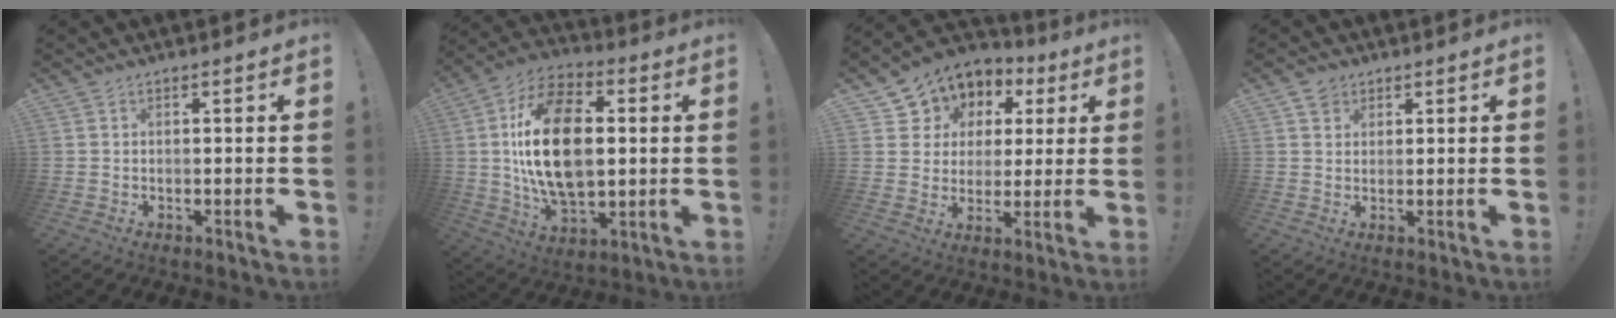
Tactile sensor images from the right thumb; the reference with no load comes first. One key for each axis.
{"total": 23.1, "fx": 2.0, "fy": 13.8, "fz": 18.4, "tx": -0.340, "ty": 0.002, "tz": 0.034}
{"total": 8.3, "fx": 3.0, "fy": 7.4, "fz": 2.1, "tx": -0.034, "ty": -0.030, "tz": 0.063}
{"total": 2.9, "fx": 1.8, "fy": 2.3, "fz": 0.2, "tx": -0.004, "ty": -0.002, "tz": 0.033}